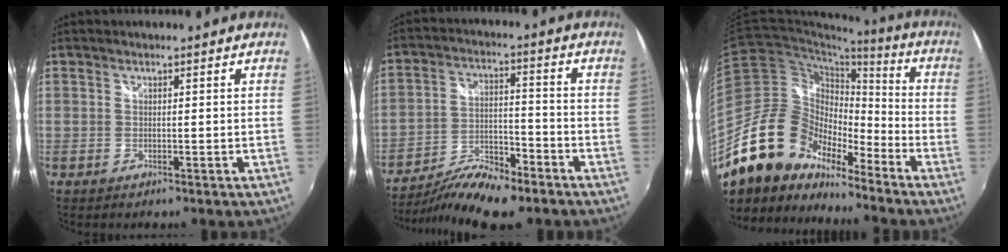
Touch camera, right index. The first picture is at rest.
{"total": 12.9, "force": [-10.3, 3.4, 7.0], "torque": [-0.150, -0.015, -0.187]}
{"total": 17.8, "force": [-13.9, 9.1, 6.4], "torque": [-0.126, 0.025, -0.264]}